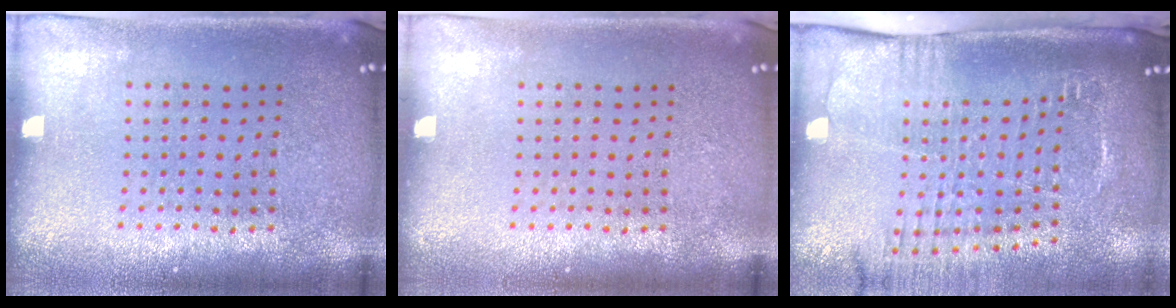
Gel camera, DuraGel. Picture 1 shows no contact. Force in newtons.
{"total": 0.0}
{"total": 2.7, "press": 2.1, "slide": 1.7}